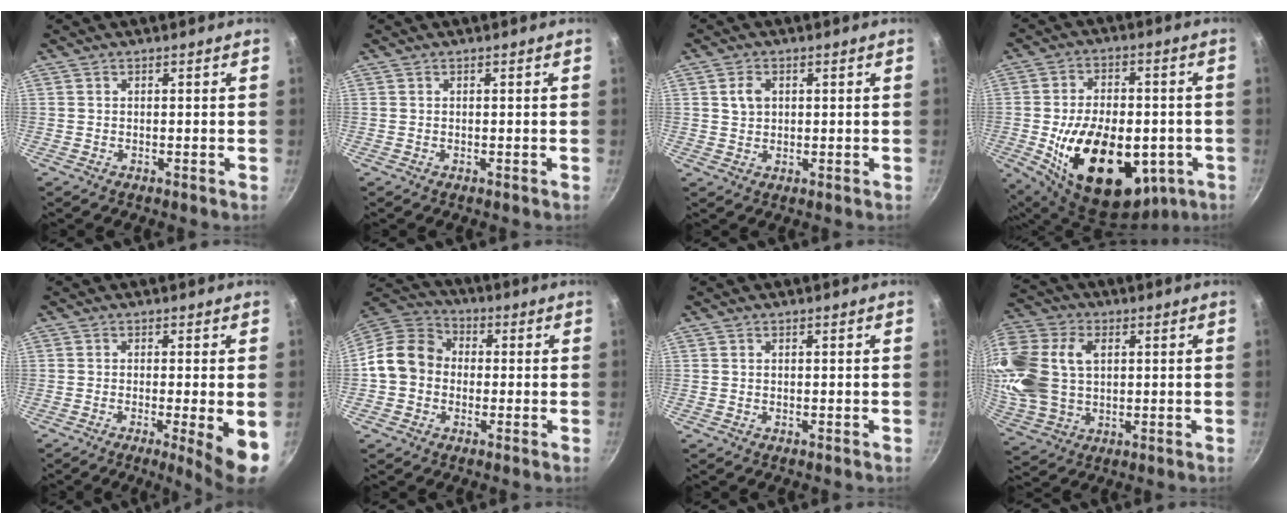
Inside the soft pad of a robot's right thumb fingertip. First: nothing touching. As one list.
[{"total": 0.0}, {"total": 3.3, "force": [0.9, 2.5, 2.0], "torque": [-0.027, 0.002, 0.016]}, {"total": 24.1, "force": [-5.4, 14.7, 18.2], "torque": [-0.285, 0.008, -0.063]}, {"total": 7.4, "force": [-1.8, 0.6, 7.1], "torque": [-0.098, -0.007, -0.022]}, {"total": 11.9, "force": [-0.7, 10.1, 6.3], "torque": [-0.078, 0.031, -0.035]}, {"total": 0.0}, {"total": 22.2, "force": [5.3, 15.9, 14.5], "torque": [-0.337, 0.021, 0.104]}]